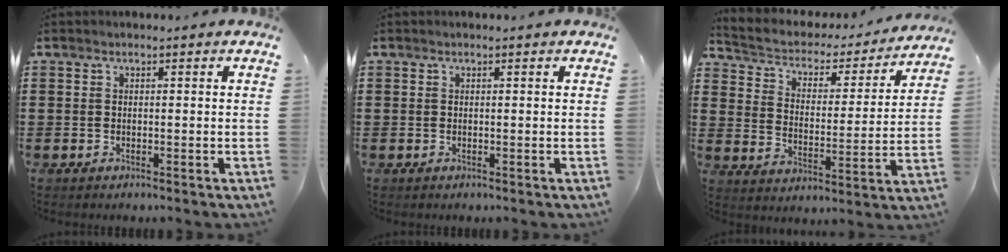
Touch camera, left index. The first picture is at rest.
{"total": 0.0}
{"total": 2.9, "force": [2.4, 1.6, 0.7], "torque": [-0.034, -0.022, 0.029]}